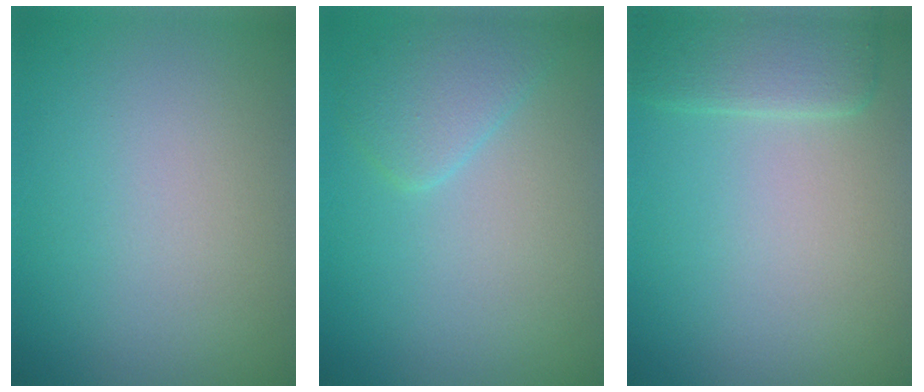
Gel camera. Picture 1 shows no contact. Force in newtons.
{"total": 2.5, "press": 2.5, "slide": 0.1}
{"total": 2.4, "press": 1.7, "slide": 1.7}